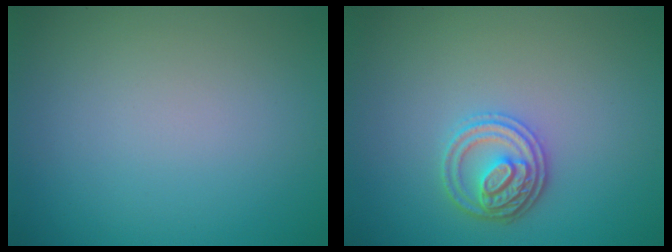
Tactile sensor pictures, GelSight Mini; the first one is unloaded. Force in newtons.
{"total": 3.0, "press": 2.8, "slide": 1.0}